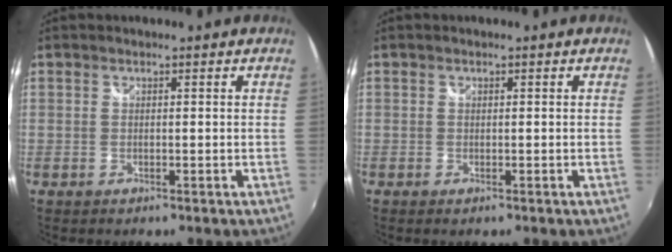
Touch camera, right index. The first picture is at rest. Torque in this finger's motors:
{"motor_torque": [0.23, -0.35, -0.08, -0.03]}